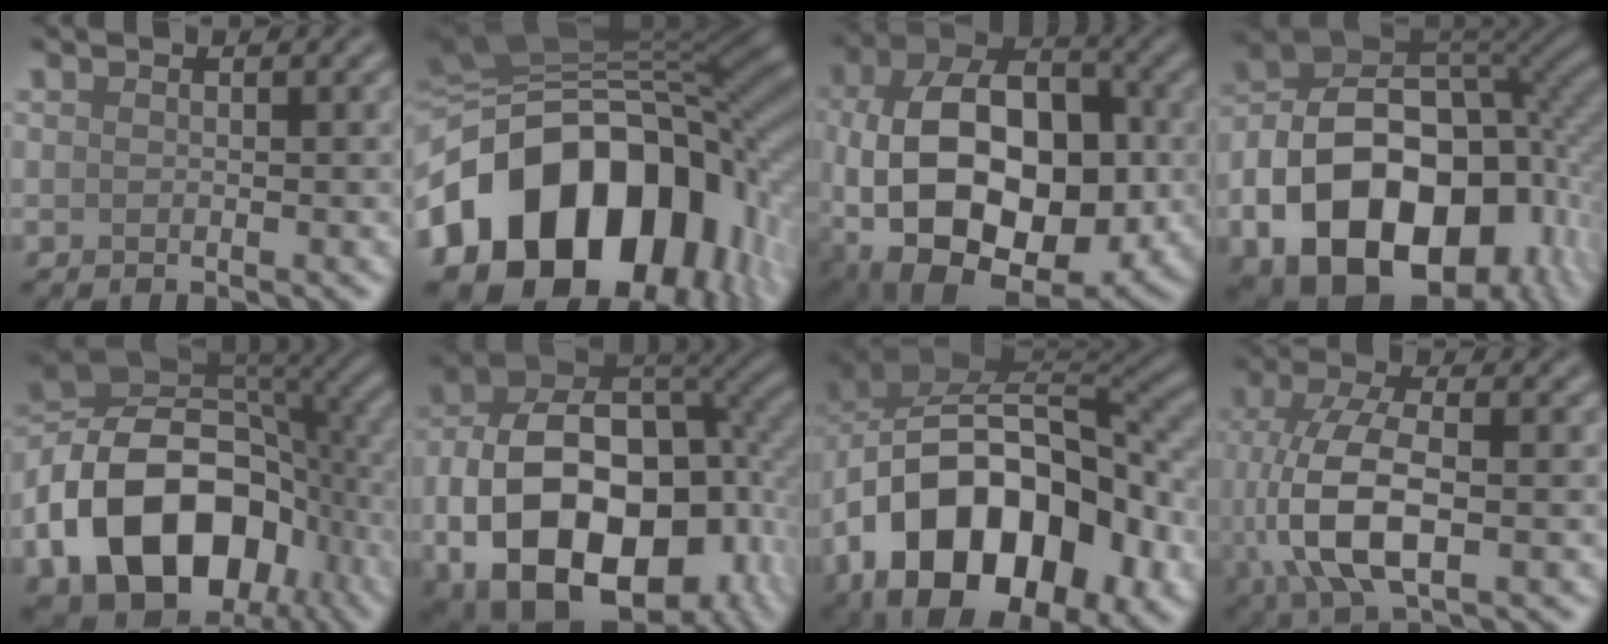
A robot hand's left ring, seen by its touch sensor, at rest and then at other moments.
{"total": 18.2, "force": [-4.8, 13.2, 11.5], "torque": [-0.192, -0.004, -0.082]}
{"total": 15.7, "force": [-2.3, 10.1, 11.8], "torque": [-0.195, -0.007, -0.041]}
{"total": 18.7, "force": [-6.8, 12.6, 12.1], "torque": [-0.205, -0.016, -0.107]}
{"total": 15.5, "force": [-5.7, 10.6, 9.8], "torque": [-0.175, -0.010, -0.104]}
{"total": 19.1, "force": [-5.2, 12.7, 13.3], "torque": [-0.238, -0.032, -0.073]}
{"total": 17.3, "force": [-4.3, 11.5, 12.2], "torque": [-0.198, -0.003, -0.064]}
{"total": 9.0, "force": [-1.3, 4.1, 7.9], "torque": [-0.167, 0.000, -0.027]}